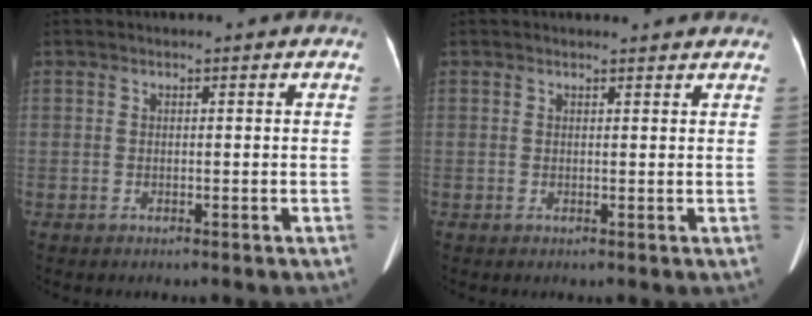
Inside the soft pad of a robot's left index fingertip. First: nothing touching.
{"total": 2.8, "force": [2.8, 0.3, 0.6], "torque": [-0.013, 0.004, 0.027]}